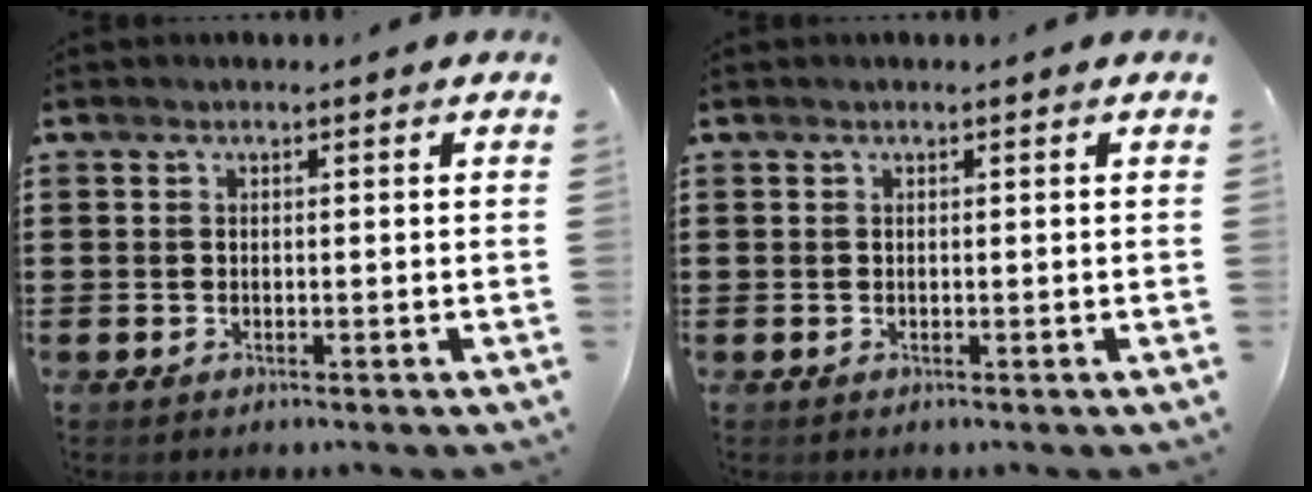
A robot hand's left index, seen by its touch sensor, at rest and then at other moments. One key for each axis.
{"total": 0.0}